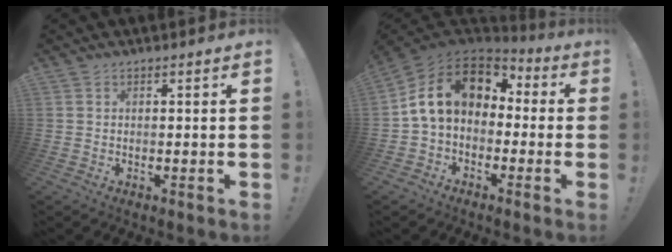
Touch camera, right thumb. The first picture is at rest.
{"total": 15.0, "force": [3.3, 10.0, 10.8], "torque": [-0.189, 0.006, 0.061]}